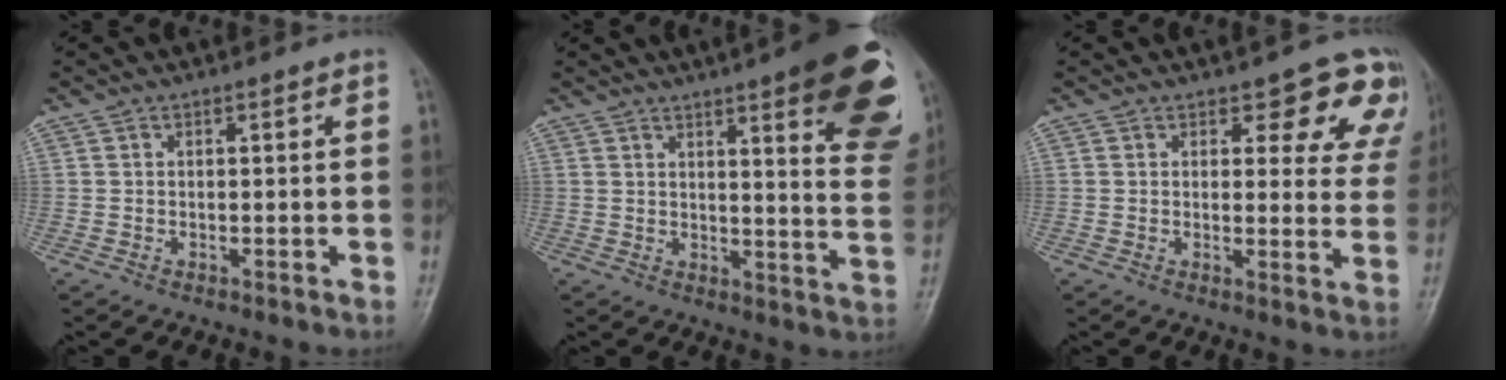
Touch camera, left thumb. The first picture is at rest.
{"total": 19.9, "force": [10.3, 4.4, 16.5], "torque": [-0.180, -0.043, 0.120]}
{"total": 9.8, "force": [7.0, 4.7, 5.0], "torque": [-0.006, -0.037, 0.062]}